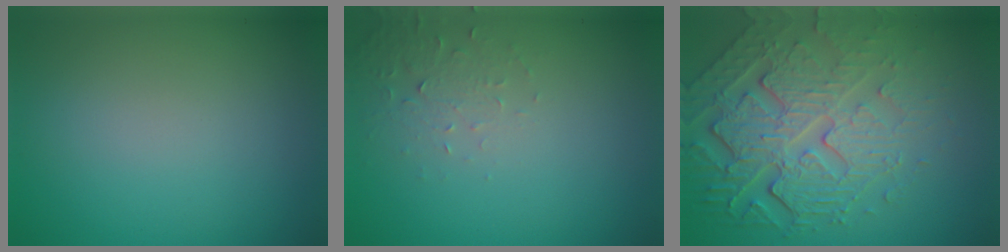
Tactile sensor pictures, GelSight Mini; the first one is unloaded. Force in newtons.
{"total": 1.9, "press": 1.8, "slide": 0.4}
{"total": 8.0, "press": 5.6, "slide": 5.7}